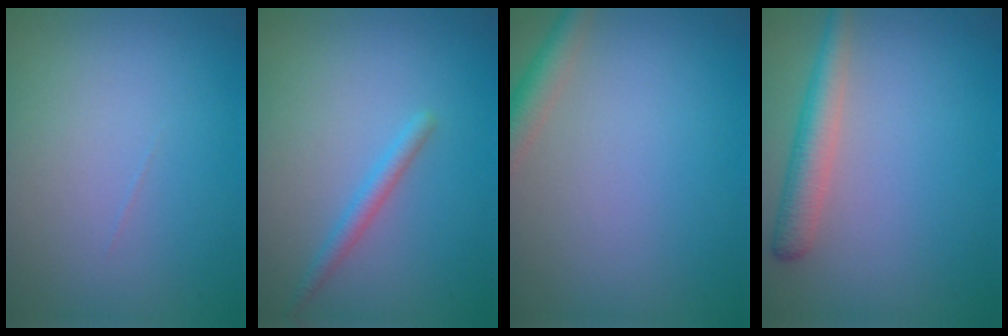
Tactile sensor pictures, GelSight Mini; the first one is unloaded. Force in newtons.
{"total": 1.5, "press": 1.5, "slide": 0.0}
{"total": 2.9, "press": 2.9, "slide": 0.2}
{"total": 3.2, "press": 3.2, "slide": 0.2}